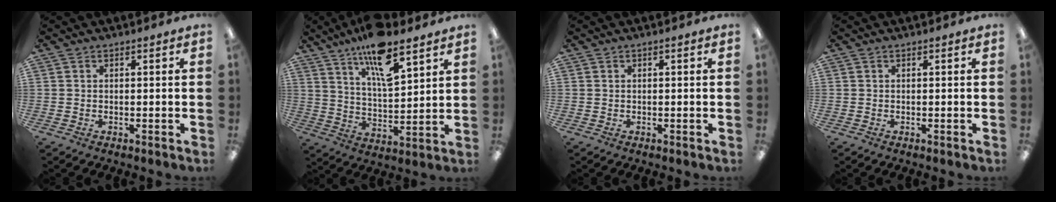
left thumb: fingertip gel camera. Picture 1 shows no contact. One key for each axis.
{"total": 13.7, "fx": 9.9, "fy": 4.2, "fz": 8.5, "tx": -0.149, "ty": -0.046, "tz": 0.169}
{"total": 0.0}
{"total": 0.0}